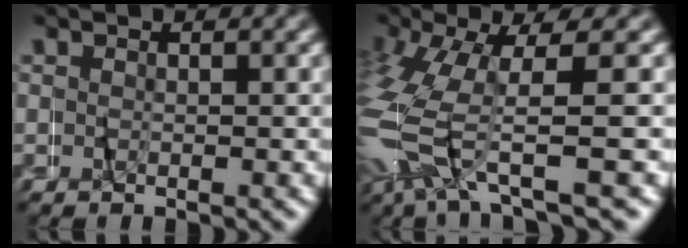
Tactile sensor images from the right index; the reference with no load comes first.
{"total": 7.6, "force": [-2.3, 4.1, 6.0], "torque": [-0.171, -0.026, -0.027]}